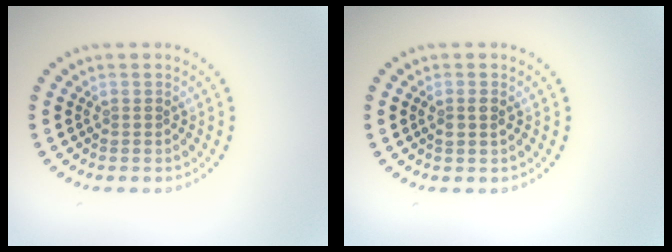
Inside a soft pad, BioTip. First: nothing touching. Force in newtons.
{"total": 1.1, "press": 1.0, "slide": 0.3}